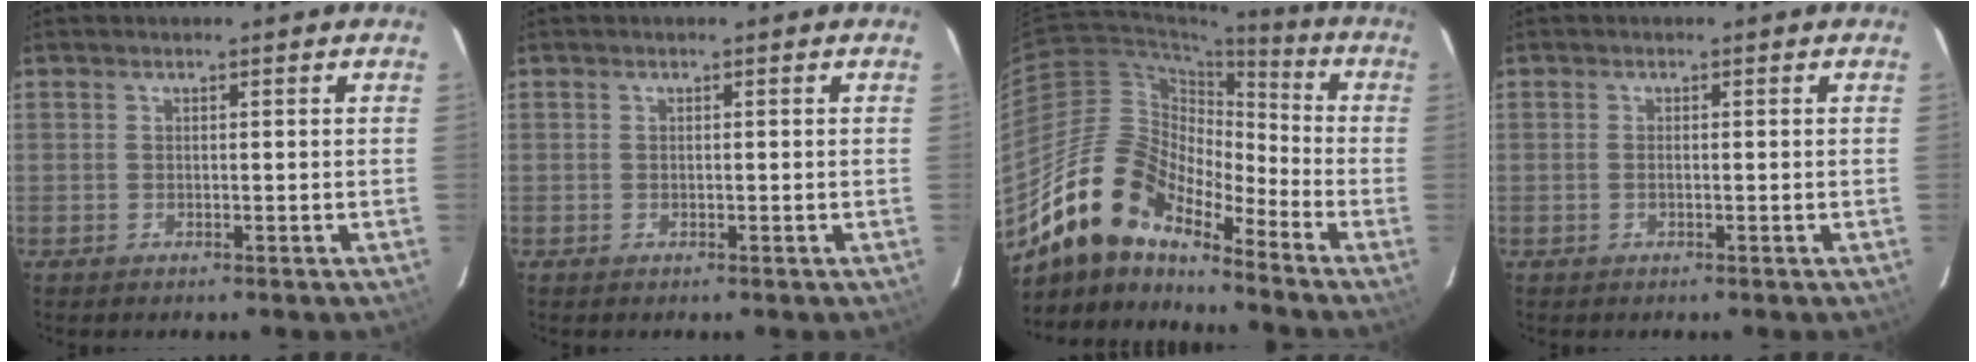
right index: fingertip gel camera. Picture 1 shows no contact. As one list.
[{"total": 0.0}, {"total": 15.5, "force": [-12.7, 5.6, 7.0], "torque": [-0.121, 0.007, -0.249]}, {"total": 0.6, "force": [-0.2, 0.3, 0.5], "torque": [-0.012, 0.001, -0.005]}]